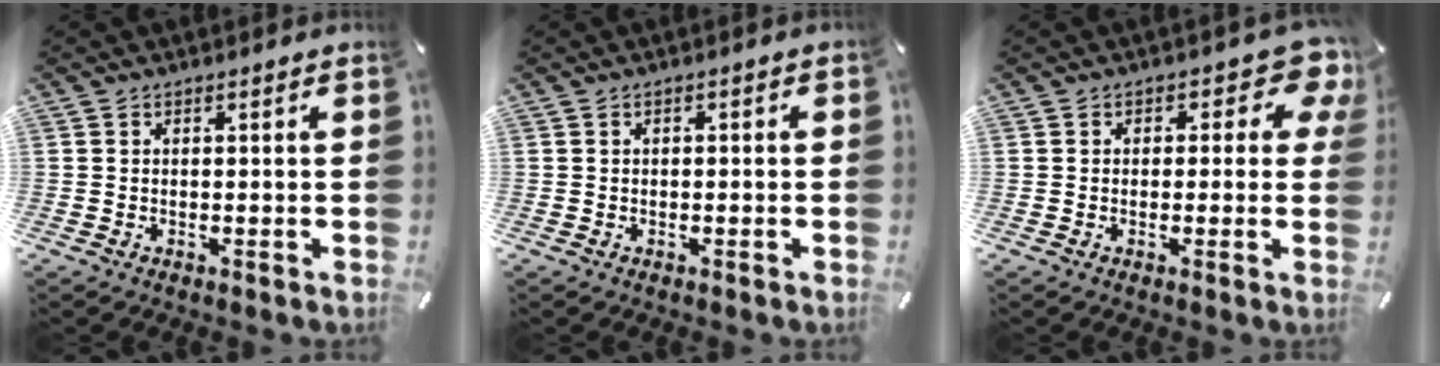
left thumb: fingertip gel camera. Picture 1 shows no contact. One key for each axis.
{"total": 0.8, "fx": -0.3, "fy": 0.5, "fz": 0.5, "tx": -0.009, "ty": 0.001, "tz": -0.007}
{"total": 6.7, "fx": 2.6, "fy": 4.0, "fz": 4.7, "tx": -0.047, "ty": -0.011, "tz": 0.039}